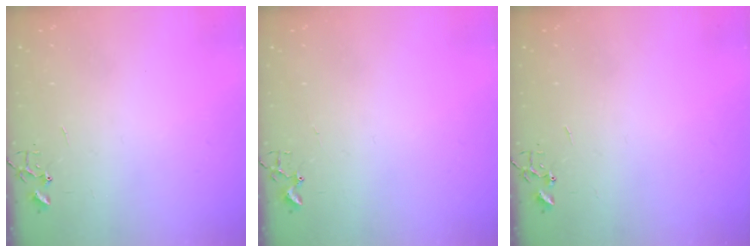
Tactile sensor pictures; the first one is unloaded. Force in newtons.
{"total": 1.7, "press": 1.6, "slide": 0.2}
{"total": 0.0}